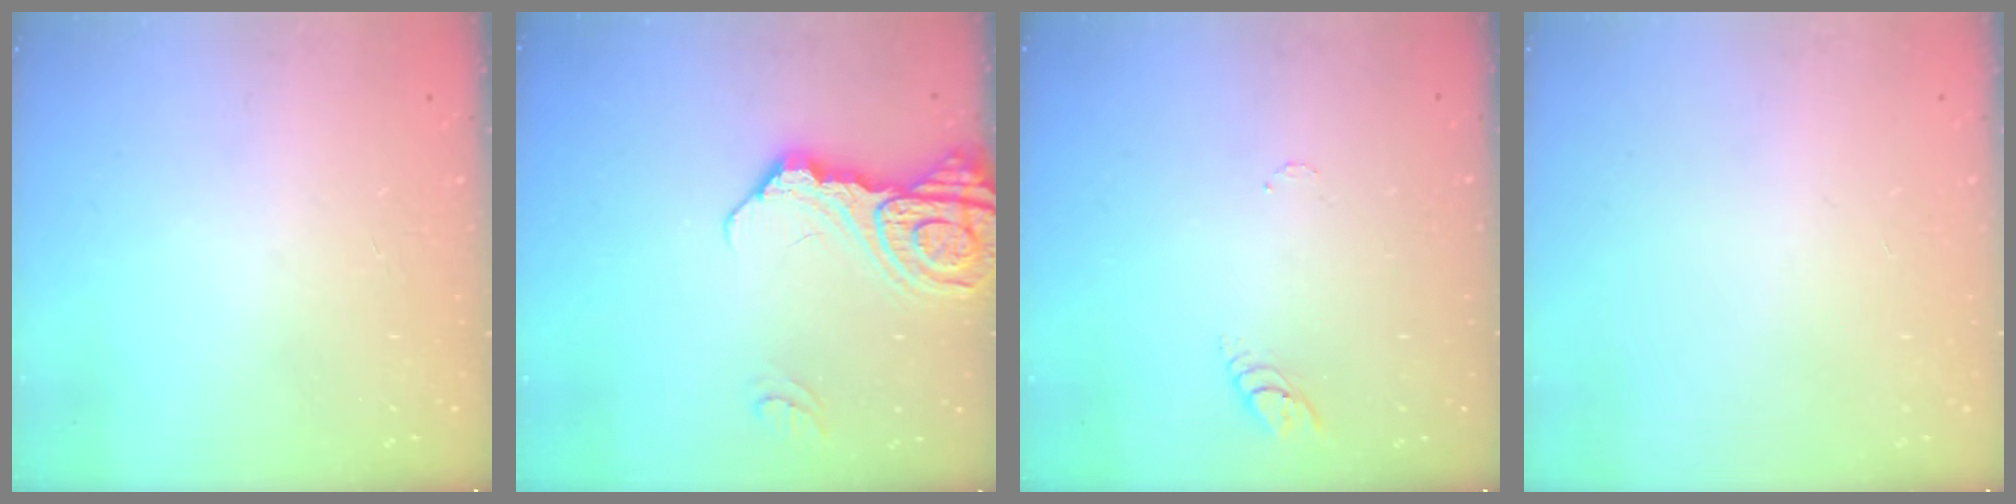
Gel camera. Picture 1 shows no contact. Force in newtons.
{"total": 14.7, "press": 14.6, "slide": 1.7}
{"total": 3.8, "press": 3.7, "slide": 0.4}
{"total": 0.0}